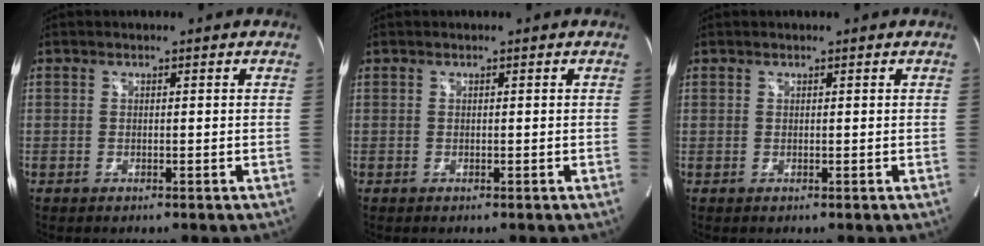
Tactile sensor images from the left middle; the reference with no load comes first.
{"total": 0.0}
{"total": 0.0}